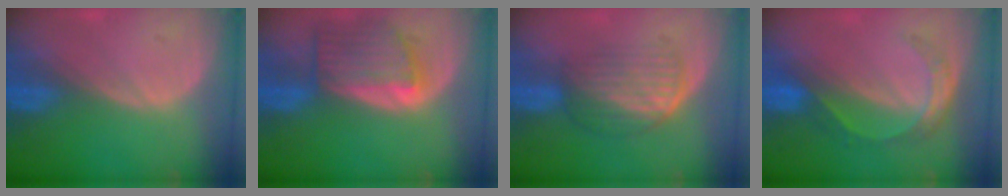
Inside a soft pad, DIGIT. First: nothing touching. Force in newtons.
{"total": 7.2, "press": 6.7, "slide": 2.8}
{"total": 6.7, "press": 5.8, "slide": 3.2}
{"total": 5.7, "press": 4.8, "slide": 3.0}